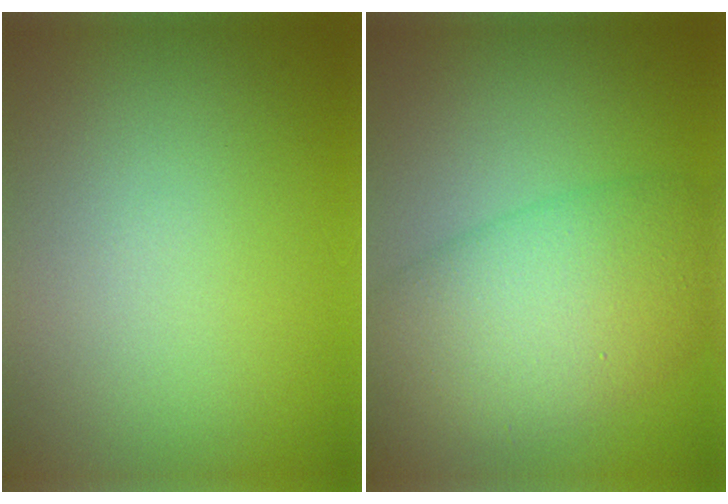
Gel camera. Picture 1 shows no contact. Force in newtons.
{"total": 8.6, "press": 8.6, "slide": 0.2}